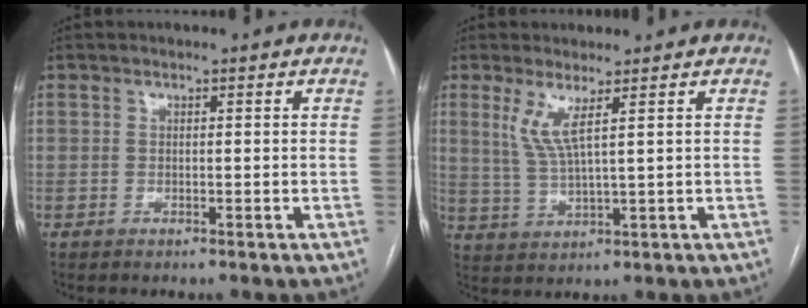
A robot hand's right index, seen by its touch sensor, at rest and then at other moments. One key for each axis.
{"total": 4.8, "fx": 2.2, "fy": -0.1, "fz": 4.3, "tx": -0.095, "ty": -0.007, "tz": 0.052}